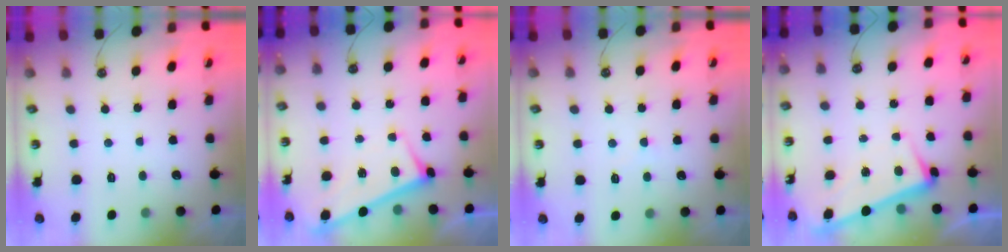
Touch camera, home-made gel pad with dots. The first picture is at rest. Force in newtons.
{"total": 2.8, "press": 2.8, "slide": 0.4}
{"total": 4.6, "press": 4.6, "slide": 0.5}
{"total": 3.3, "press": 3.1, "slide": 1.1}